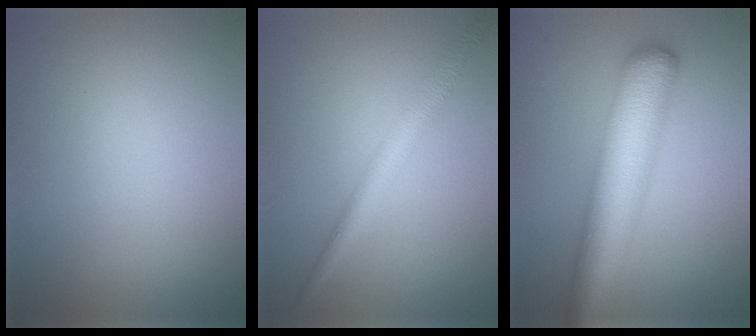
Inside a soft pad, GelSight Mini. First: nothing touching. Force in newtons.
{"total": 2.8, "press": 2.8, "slide": 0.1}
{"total": 8.9, "press": 8.9, "slide": 0.3}